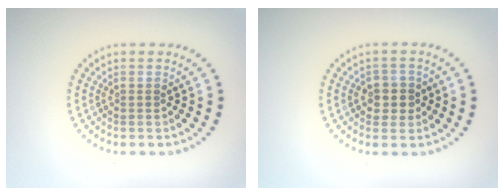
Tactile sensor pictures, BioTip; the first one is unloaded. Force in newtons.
{"total": 2.5, "press": 2.3, "slide": 1.0}